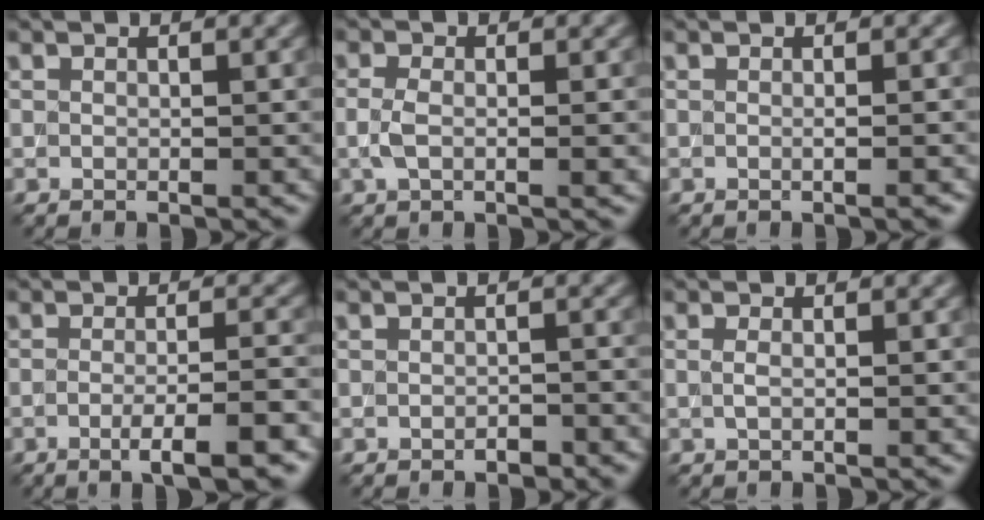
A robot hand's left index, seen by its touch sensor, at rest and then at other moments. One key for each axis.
{"total": 2.4, "fx": -0.3, "fy": 1.0, "fz": 2.1, "tx": -0.050, "ty": -0.002, "tz": -0.010}
{"total": 2.2, "fx": 0.0, "fy": 1.1, "fz": 2.0, "tx": 0.000, "ty": 0.005, "tz": -0.013}
{"total": 4.6, "fx": -2.0, "fy": 0.8, "fz": 4.1, "tx": -0.061, "ty": -0.001, "tz": -0.037}
{"total": 1.0, "fx": -0.8, "fy": 0.3, "fz": 0.6, "tx": -0.010, "ty": 0.000, "tz": -0.012}
{"total": 0.7, "fx": 0.1, "fy": 0.2, "fz": 0.7, "tx": -0.015, "ty": -0.002, "tz": -0.003}